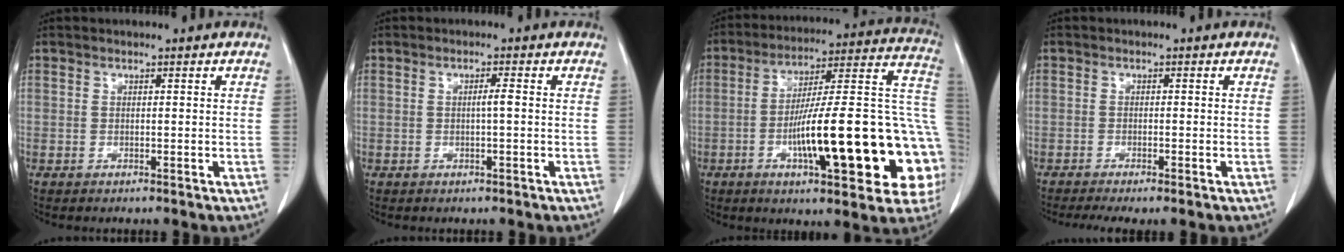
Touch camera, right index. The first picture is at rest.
{"total": 1.3, "force": [-0.1, -0.2, 1.3], "torque": [-0.023, 0.001, -0.002]}
{"total": 27.1, "force": [-6.4, 4.8, 25.9], "torque": [-0.274, 0.022, -0.087]}
{"total": 4.3, "force": [-3.2, 0.4, 2.8], "torque": [-0.045, -0.010, -0.051]}